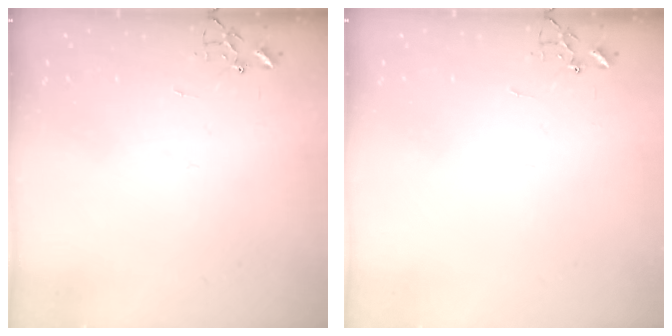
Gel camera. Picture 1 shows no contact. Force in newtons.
{"total": 0.0}